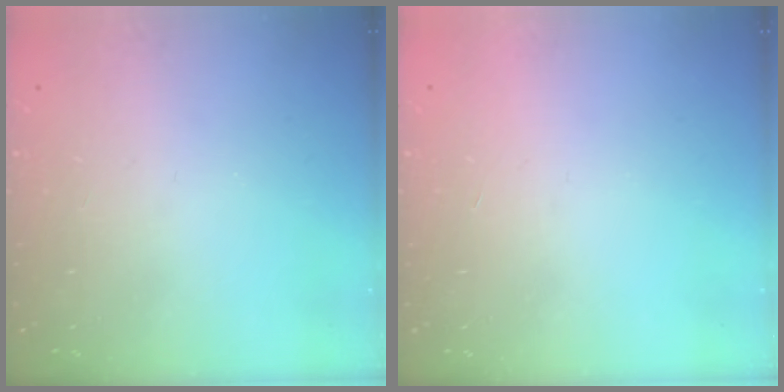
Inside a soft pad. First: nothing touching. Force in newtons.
{"total": 1.7, "press": 1.7, "slide": 0.1}